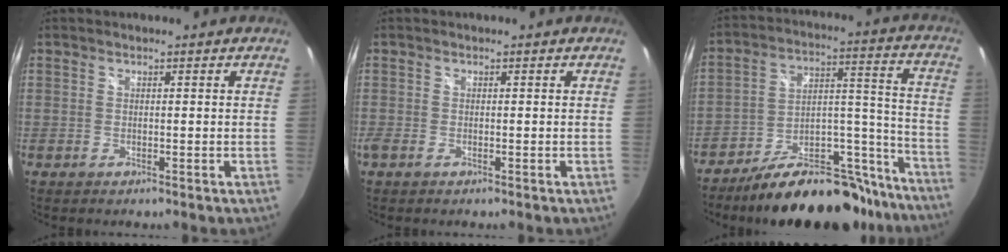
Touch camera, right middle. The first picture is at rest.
{"total": 0.8, "force": [-0.4, 0.3, 0.6], "torque": [-0.016, -0.003, -0.010]}
{"total": 23.1, "force": [-18.9, 8.4, 10.2], "torque": [-0.125, 0.056, -0.254]}